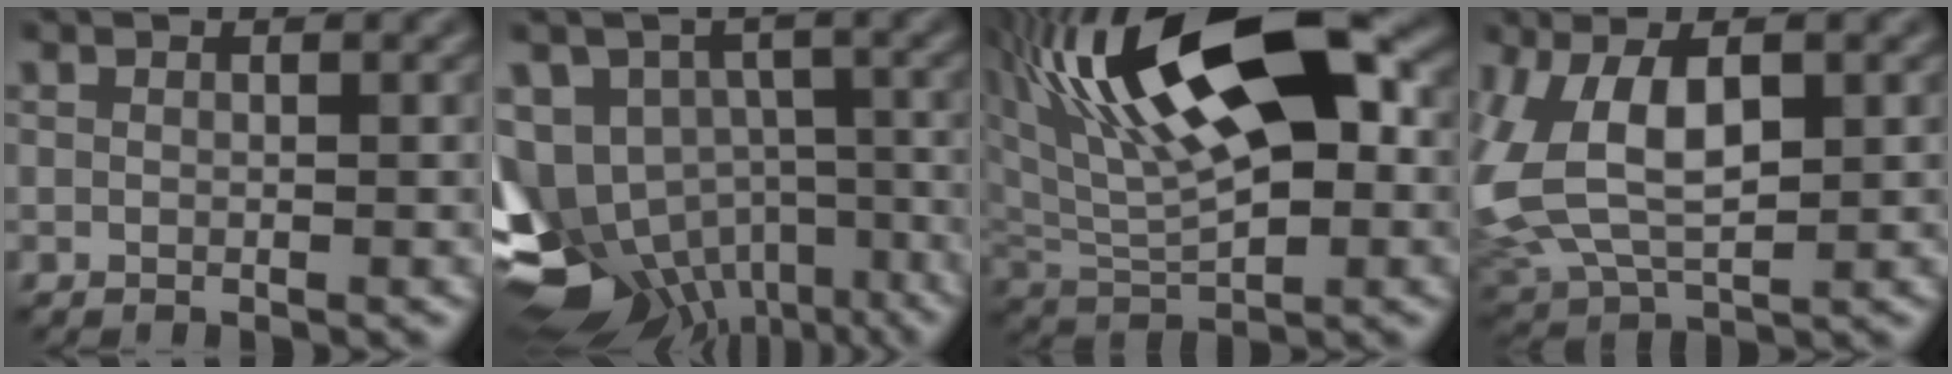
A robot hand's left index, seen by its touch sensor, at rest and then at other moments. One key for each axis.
{"total": 13.5, "fx": -7.5, "fy": 9.5, "fz": 6.0, "tx": -0.121, "ty": -0.030, "tz": -0.086}
{"total": 14.4, "fx": 4.0, "fy": 6.3, "fz": 12.3, "tx": -0.211, "ty": 0.023, "tz": 0.057}
{"total": 8.8, "fx": 1.0, "fy": 4.9, "fz": 7.3, "tx": -0.170, "ty": 0.002, "tz": 0.019}